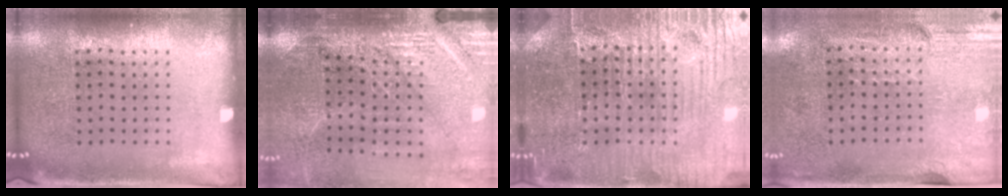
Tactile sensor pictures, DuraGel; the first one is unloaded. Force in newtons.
{"total": 3.2, "press": 3.1, "slide": 0.6}
{"total": 4.8, "press": 4.6, "slide": 1.3}
{"total": 2.9, "press": 2.5, "slide": 1.5}